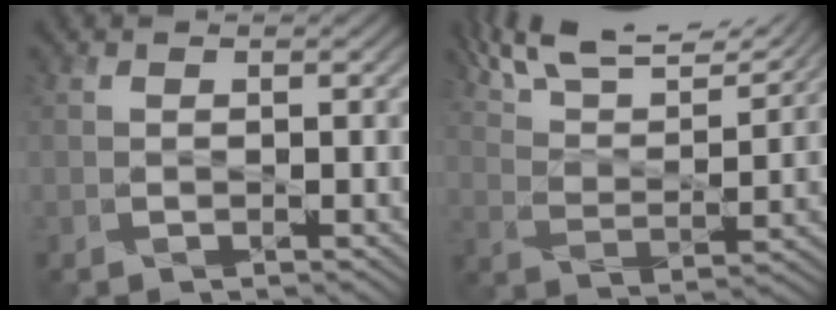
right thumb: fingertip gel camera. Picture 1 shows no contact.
{"total": 12.7, "force": [10.3, 3.1, 6.7], "torque": [-0.146, 0.002, 0.171]}